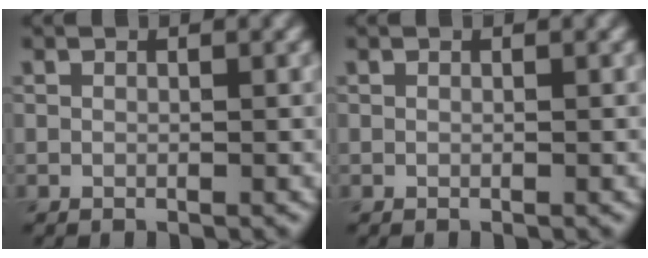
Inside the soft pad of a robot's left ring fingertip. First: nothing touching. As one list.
[{"total": 0.0}]